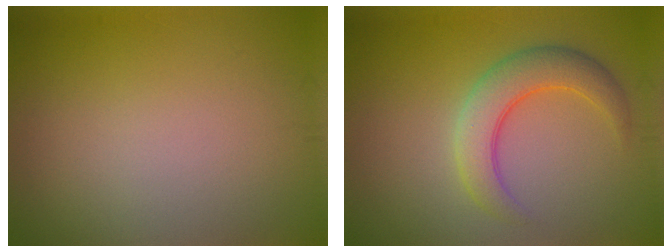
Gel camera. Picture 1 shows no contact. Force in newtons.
{"total": 4.5, "press": 4.5, "slide": 0.3}